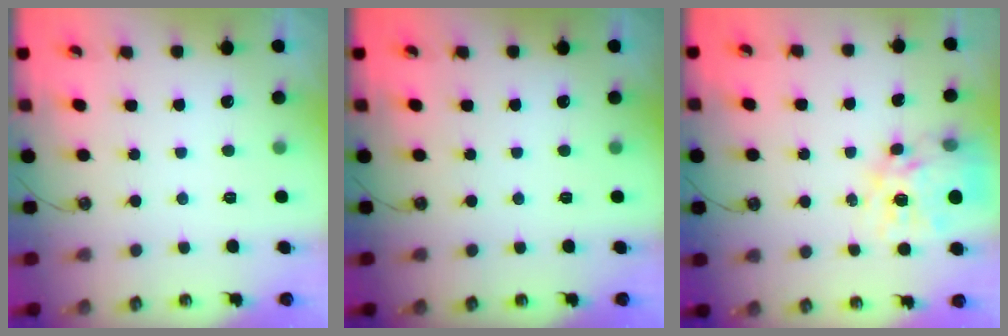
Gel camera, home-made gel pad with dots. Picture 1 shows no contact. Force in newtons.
{"total": 0.0}
{"total": 14.4, "press": 14.4, "slide": 0.9}